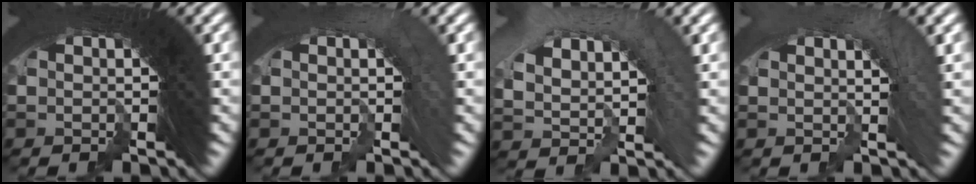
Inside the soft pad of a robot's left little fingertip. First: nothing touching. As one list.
[{"total": 1.1, "force": [-1.0, 0.0, -0.5], "torque": [0.012, 0.000, -0.013]}, {"total": 5.1, "force": [-2.4, 4.3, 1.5], "torque": [-0.037, -0.006, -0.039]}, {"total": 2.0, "force": [-1.9, 0.0, -0.5], "torque": [0.020, 0.000, -0.030]}]